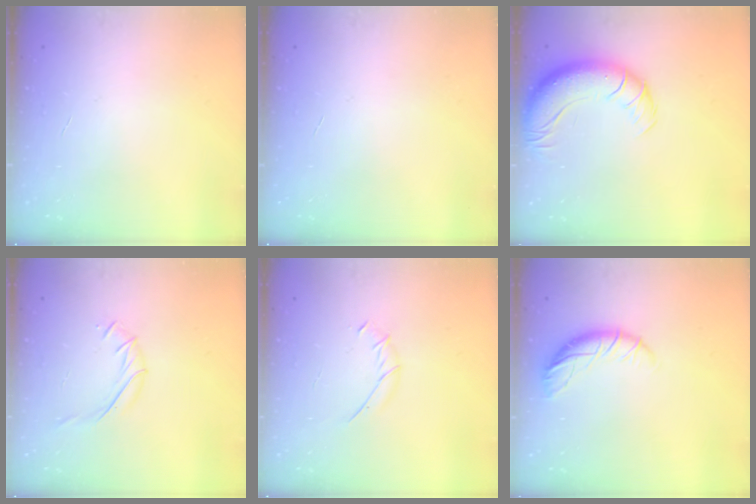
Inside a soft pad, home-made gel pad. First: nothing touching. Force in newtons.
{"total": 0.0}
{"total": 13.9, "press": 13.5, "slide": 3.2}
{"total": 5.5, "press": 5.4, "slide": 1.0}
{"total": 4.3, "press": 4.2, "slide": 0.6}
{"total": 9.1, "press": 9.0, "slide": 1.2}